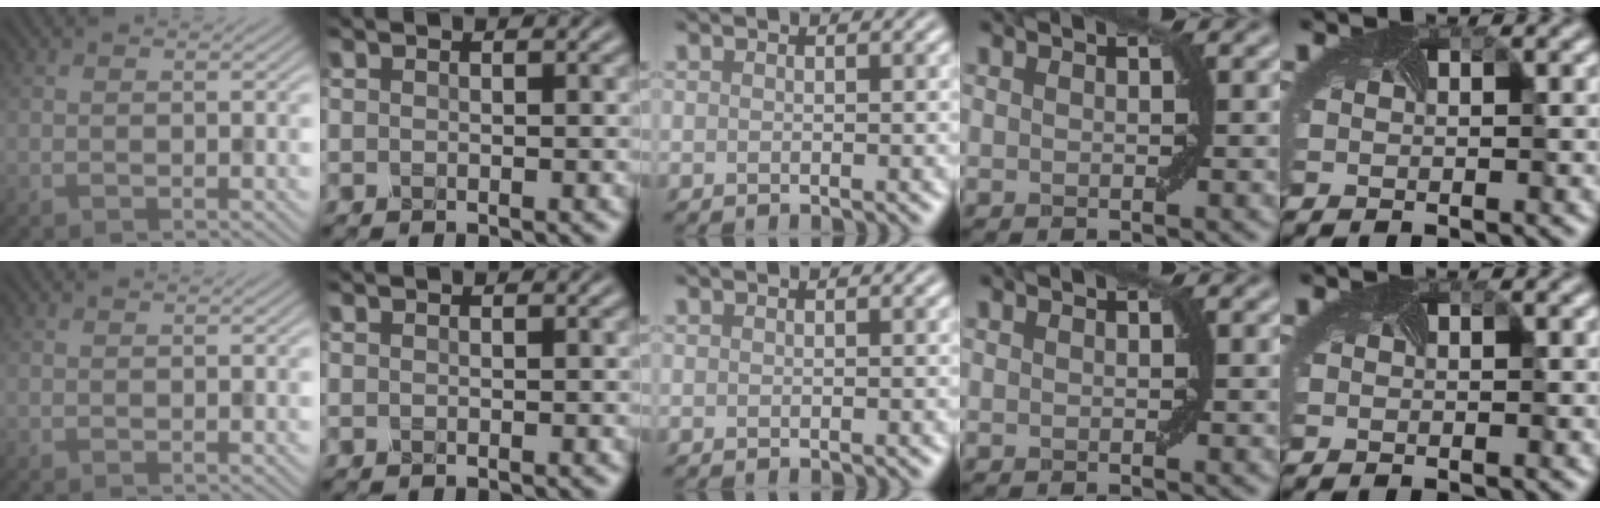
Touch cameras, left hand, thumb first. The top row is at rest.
{}